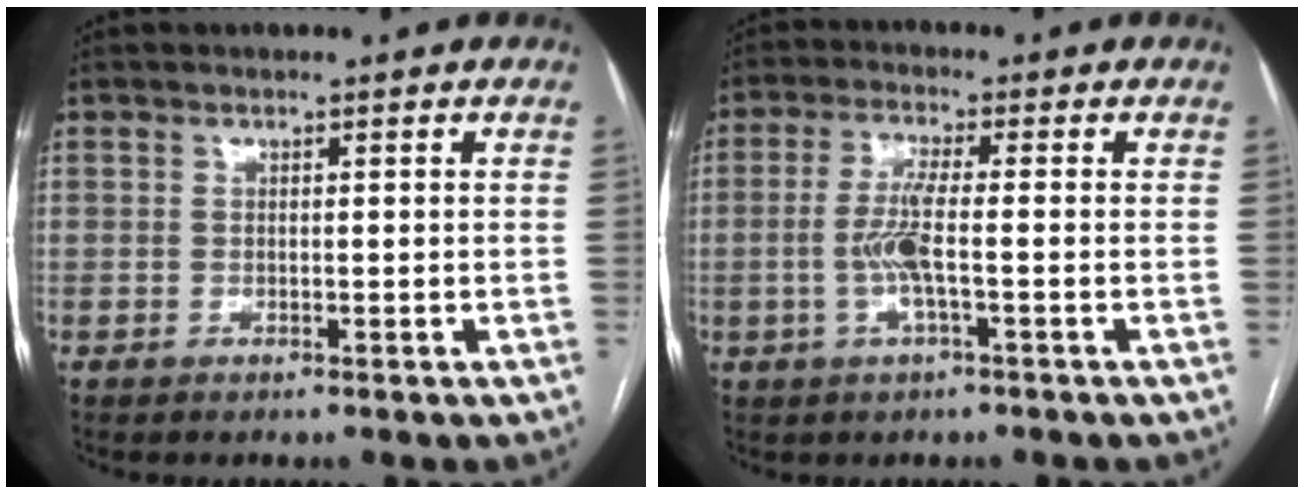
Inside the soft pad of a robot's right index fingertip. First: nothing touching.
{"total": 5.4, "force": [-0.9, 0.2, 5.3], "torque": [-0.116, -0.001, -0.018]}